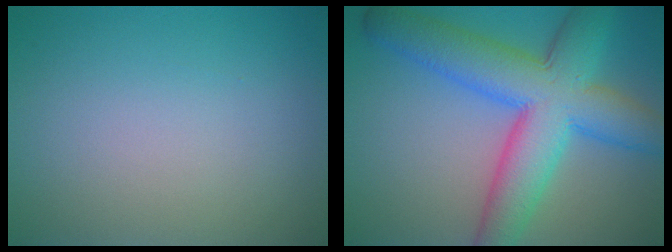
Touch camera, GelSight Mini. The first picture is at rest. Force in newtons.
{"total": 10.2, "press": 10.2, "slide": 0.2}